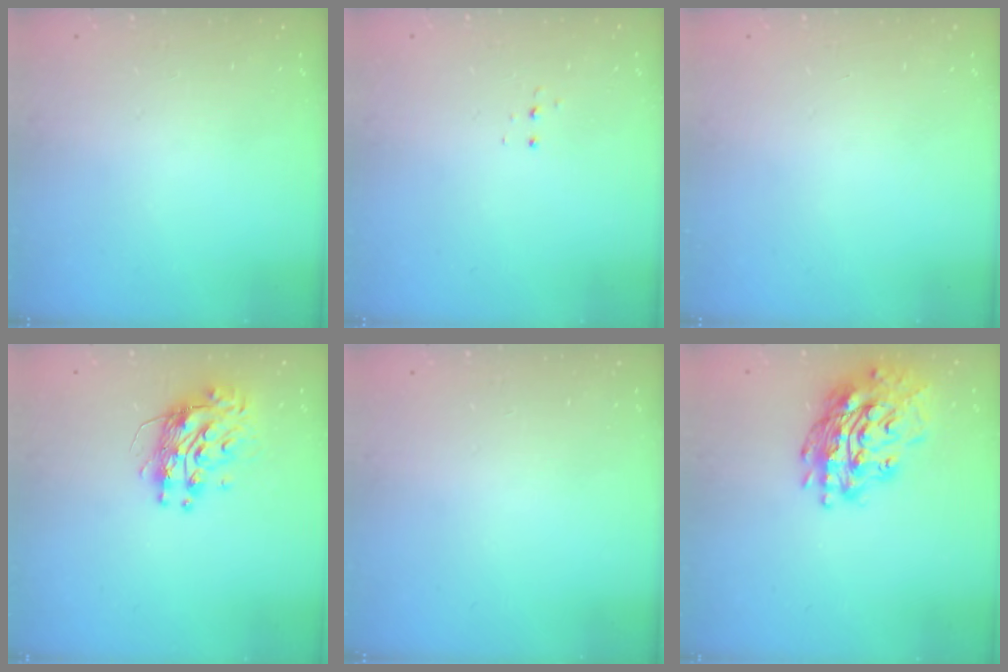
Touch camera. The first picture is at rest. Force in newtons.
{"total": 3.3, "press": 3.2, "slide": 0.6}
{"total": 0.0}
{"total": 9.1, "press": 9.1, "slide": 0.8}
{"total": 0.0}
{"total": 20.0, "press": 19.9, "slide": 2.0}